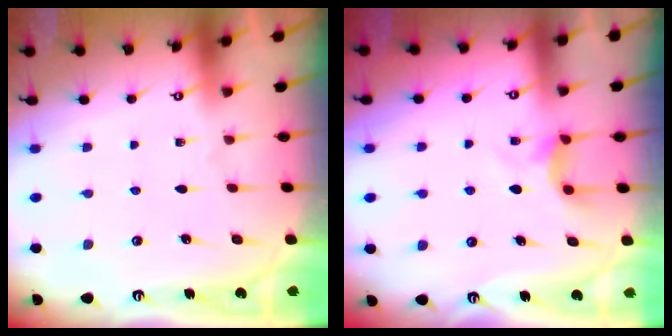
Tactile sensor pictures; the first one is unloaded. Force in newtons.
{"total": 4.3, "press": 4.3, "slide": 0.6}